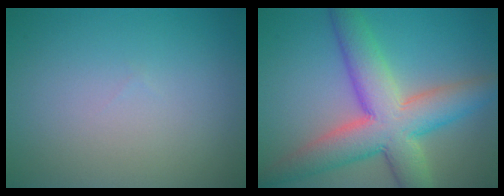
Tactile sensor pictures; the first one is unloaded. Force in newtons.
{"total": 9.2, "press": 9.2, "slide": 0.5}